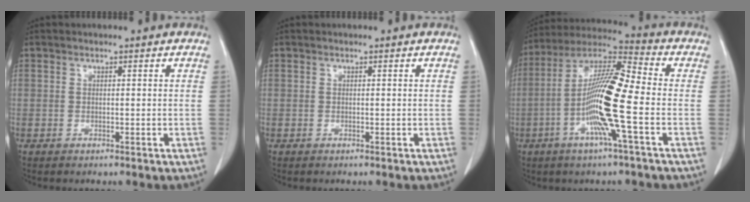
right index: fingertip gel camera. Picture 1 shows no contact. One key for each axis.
{"total": 0.0}
{"total": 14.4, "fx": -3.3, "fy": 0.1, "fz": 14.0, "tx": -0.274, "ty": 0.000, "tz": -0.077}